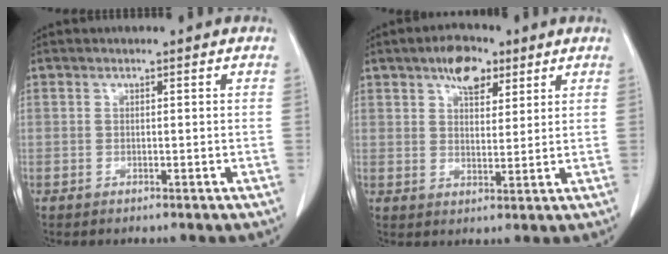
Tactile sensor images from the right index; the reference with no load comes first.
{"total": 6.4, "force": [3.9, 3.2, 3.9], "torque": [-0.066, 0.011, 0.066]}